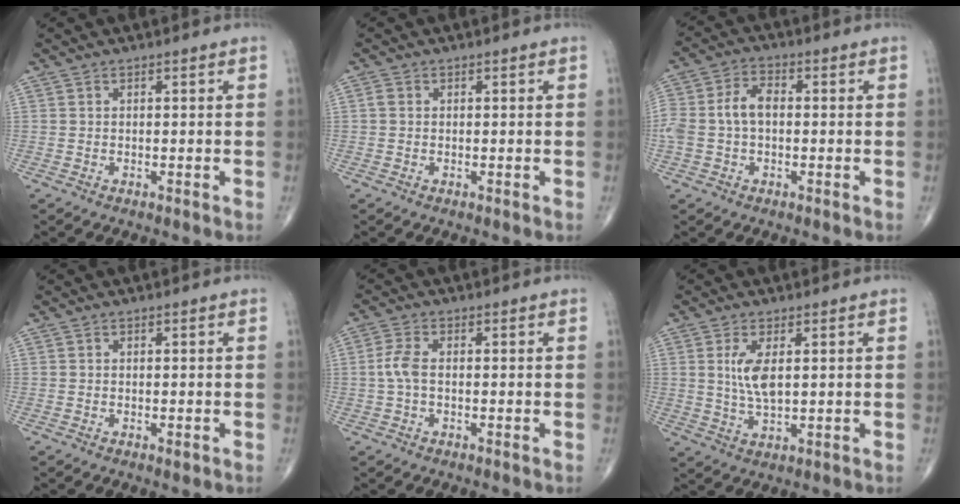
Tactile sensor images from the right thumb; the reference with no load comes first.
{"total": 1.0, "force": [0.1, 0.9, 0.5], "torque": [-0.010, 0.002, 0.000]}
{"total": 7.6, "force": [-0.2, 4.8, 5.9], "torque": [-0.131, 0.026, -0.009]}
{"total": 0.7, "force": [-0.3, 0.4, 0.6], "torque": [-0.007, -0.002, -0.006]}
{"total": 3.7, "force": [-0.2, 1.9, 3.2], "torque": [-0.080, 0.008, -0.009]}
{"total": 5.9, "force": [1.3, 2.4, 5.3], "torque": [-0.110, -0.010, 0.030]}